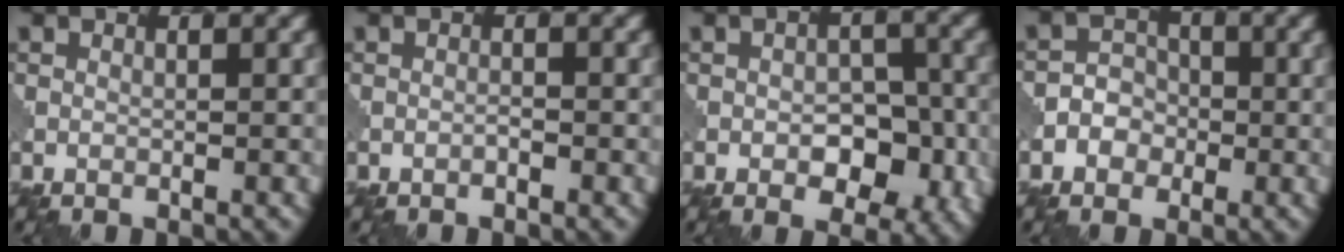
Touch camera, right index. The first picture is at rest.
{"total": 0.5, "force": [-0.3, 0.1, 0.4], "torque": [-0.008, 0.002, -0.007]}
{"total": 5.8, "force": [-1.7, 3.4, 4.4], "torque": [-0.052, -0.001, -0.025]}
{"total": 2.4, "force": [-0.9, 2.1, 0.8], "torque": [0.007, 0.006, -0.026]}